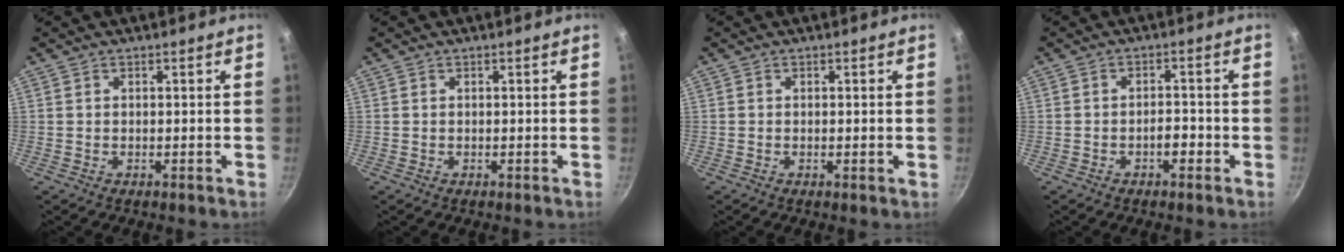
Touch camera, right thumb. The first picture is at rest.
{"total": 0.0}
{"total": 0.5, "force": [-0.1, 0.1, 0.5], "torque": [-0.009, -0.001, -0.003]}
{"total": 2.8, "force": [-1.5, 1.4, 2.0], "torque": [-0.018, 0.018, -0.023]}